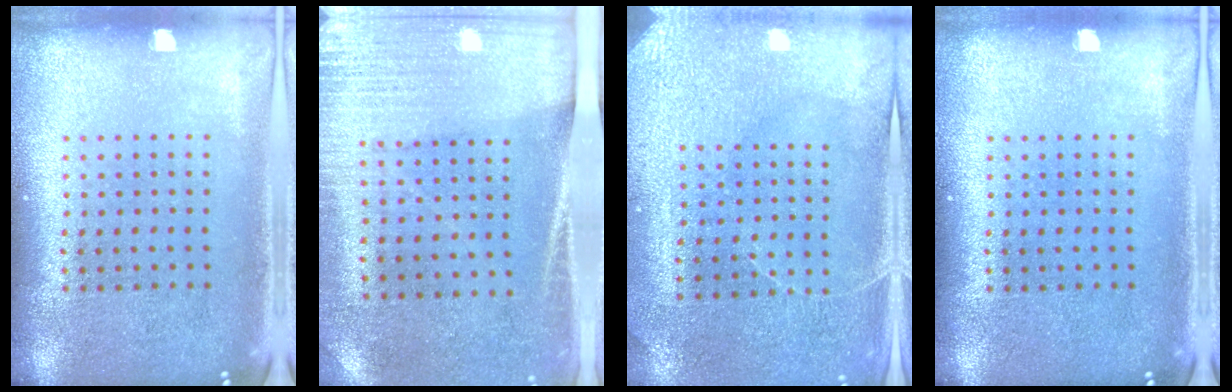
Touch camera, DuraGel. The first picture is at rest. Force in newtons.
{"total": 2.8, "press": 2.5, "slide": 1.3}
{"total": 3.0, "press": 2.9, "slide": 0.6}
{"total": 0.0}